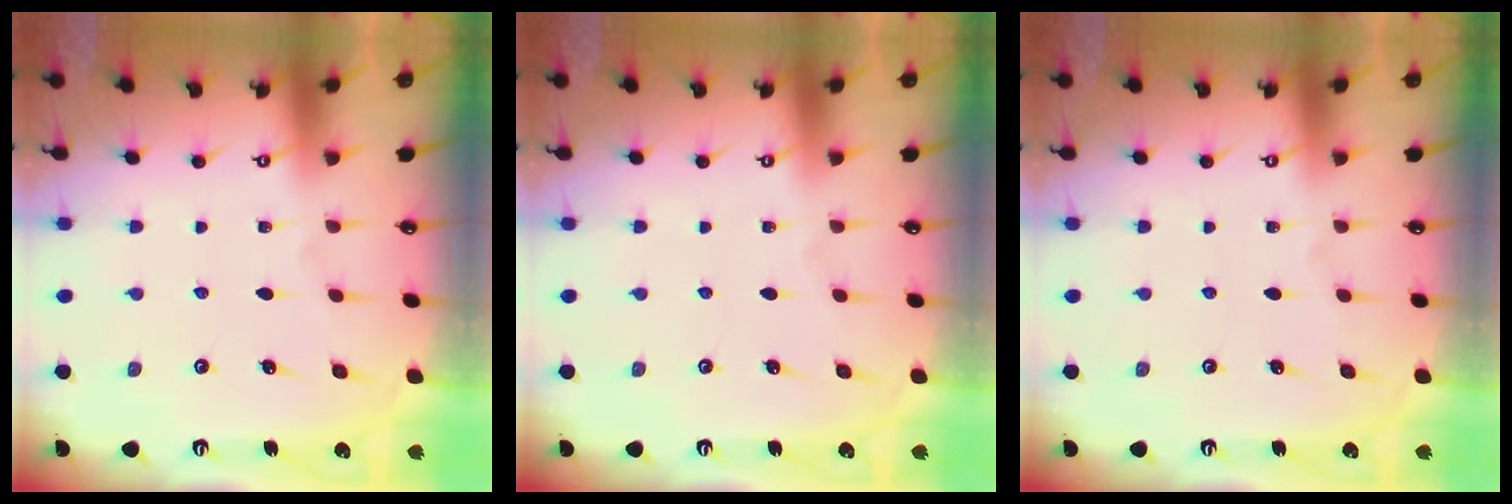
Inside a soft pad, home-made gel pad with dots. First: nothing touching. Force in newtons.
{"total": 0.0}
{"total": 0.0}